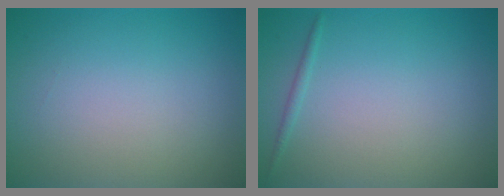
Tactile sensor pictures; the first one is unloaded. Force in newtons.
{"total": 0.6, "press": 0.6, "slide": 0.1}